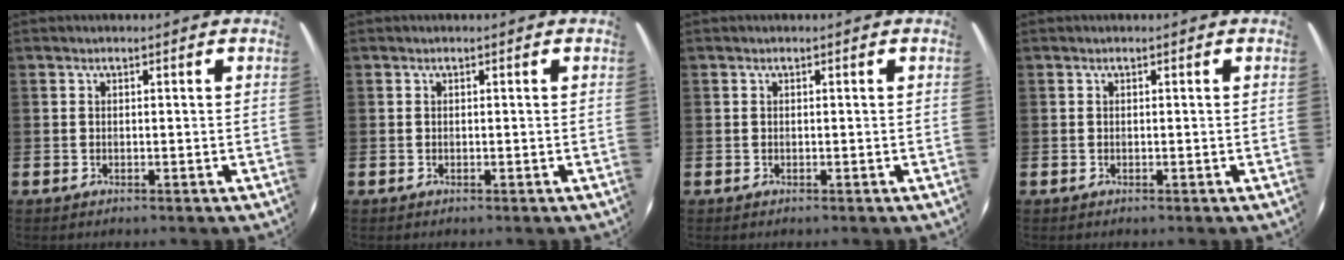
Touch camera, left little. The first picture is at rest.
{"total": 0.0}
{"total": 0.0}
{"total": 0.0}